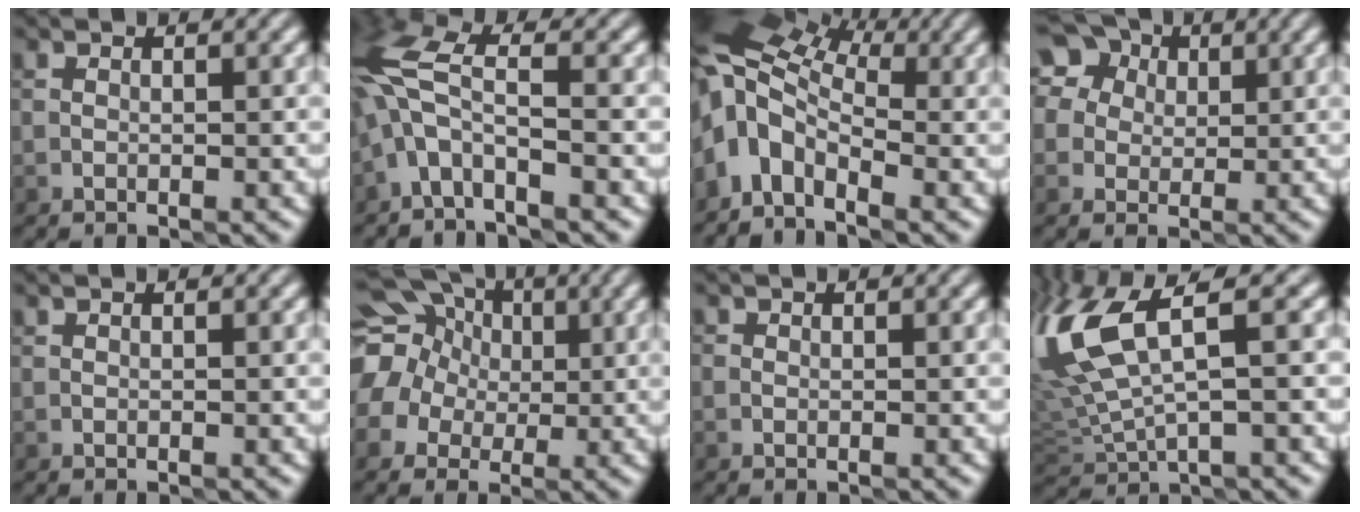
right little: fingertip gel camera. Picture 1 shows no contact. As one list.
[{"total": 5.0, "force": [-1.9, 1.8, 4.2], "torque": [-0.097, 0.016, -0.050]}, {"total": 9.1, "force": [0.0, 5.5, 7.2], "torque": [-0.154, 0.011, -0.016]}, {"total": 9.2, "force": [3.9, 7.3, 4.0], "torque": [-0.078, 0.043, 0.038]}, {"total": 0.0}, {"total": 18.8, "force": [4.6, 16.6, 7.5], "torque": [-0.184, 0.027, 0.038]}, {"total": 0.0}, {"total": 10.1, "force": [3.1, 3.7, 8.9], "torque": [-0.215, 0.012, 0.061]}]